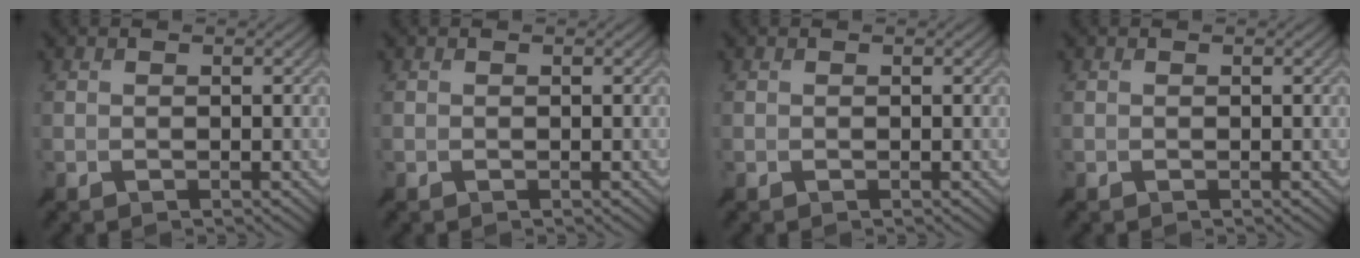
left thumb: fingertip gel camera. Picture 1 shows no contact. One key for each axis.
{"total": 0.0}
{"total": 0.0}
{"total": 0.0}